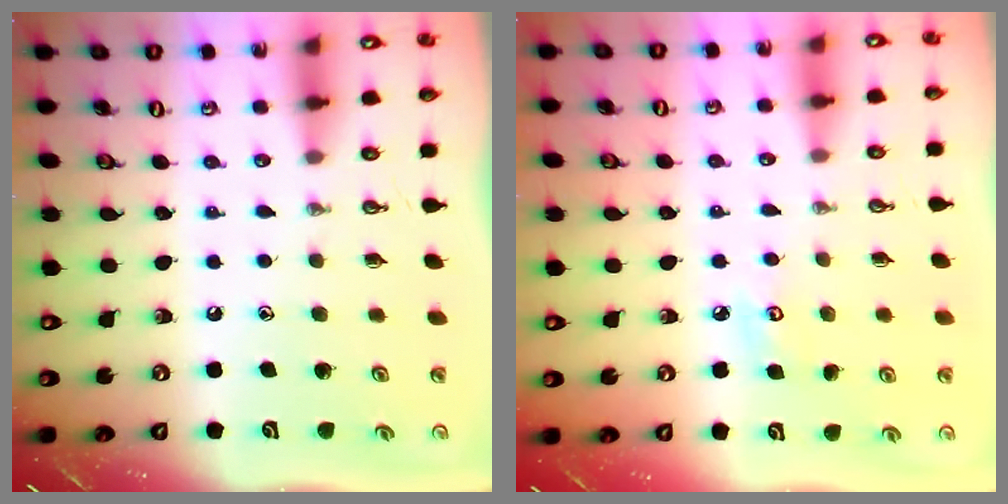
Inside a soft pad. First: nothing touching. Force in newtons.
{"total": 5.6, "press": 5.6, "slide": 0.5}